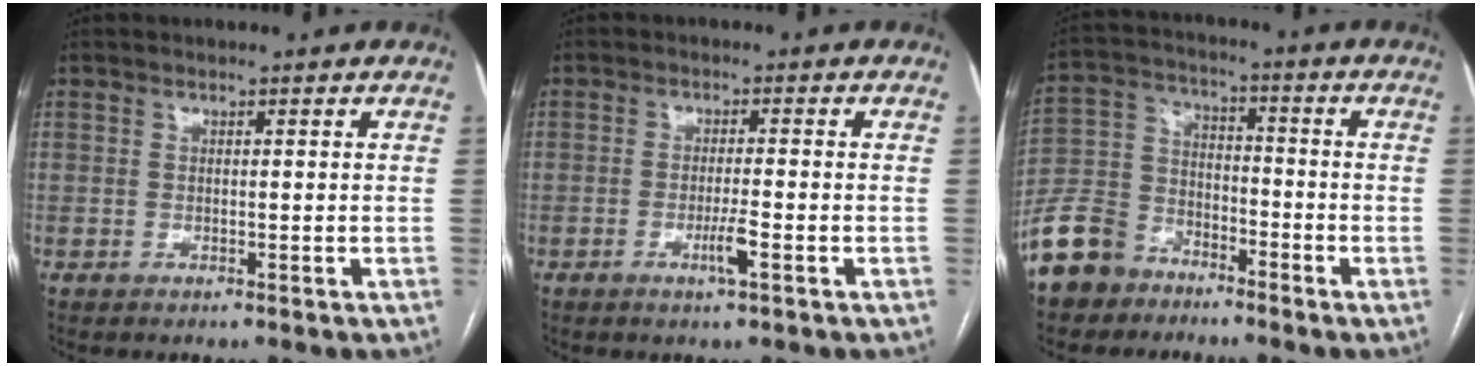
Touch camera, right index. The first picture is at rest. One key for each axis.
{"total": 3.1, "fx": -1.4, "fy": -0.1, "fz": 2.8, "tx": -0.053, "ty": -0.005, "tz": -0.026}
{"total": 10.2, "fx": -7.4, "fy": 6.4, "fz": 2.8, "tx": -0.076, "ty": 0.006, "tz": -0.151}